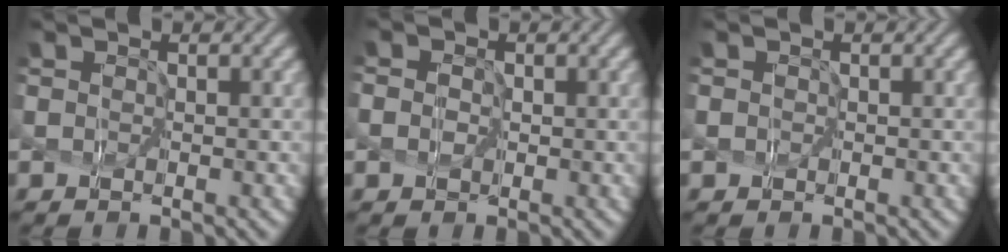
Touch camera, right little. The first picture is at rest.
{"total": 1.5, "force": [-0.2, 1.3, 0.7], "torque": [-0.012, 0.007, -0.006]}
{"total": 0.9, "force": [0.0, 0.9, 0.4], "torque": [0.004, 0.006, -0.006]}